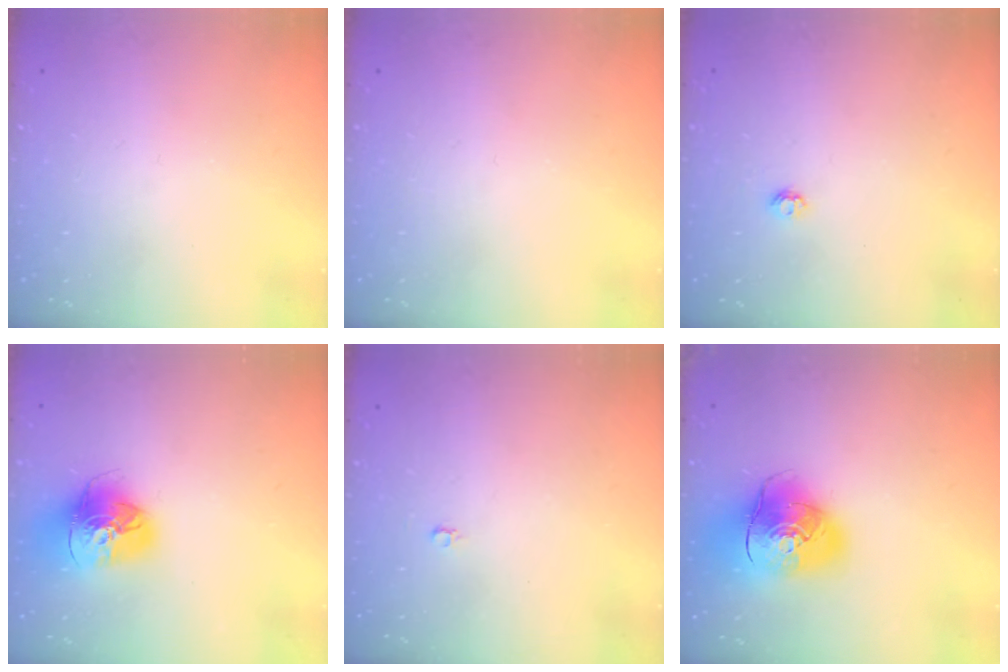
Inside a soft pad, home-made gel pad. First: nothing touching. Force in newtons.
{"total": 0.0}
{"total": 3.9, "press": 3.9, "slide": 0.5}
{"total": 15.3, "press": 15.3, "slide": 1.5}
{"total": 2.2, "press": 2.2, "slide": 0.2}
{"total": 14.8, "press": 14.7, "slide": 2.1}